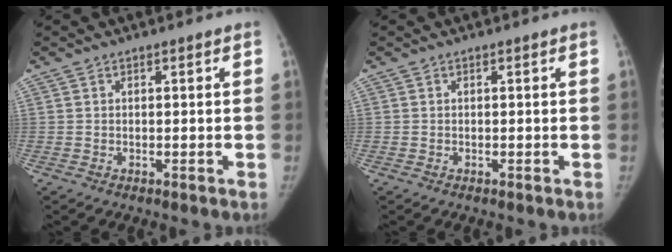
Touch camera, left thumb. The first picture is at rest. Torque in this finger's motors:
{"motor_torque": [-0.02, -0.01, 0.16, 0.12, -0.01]}